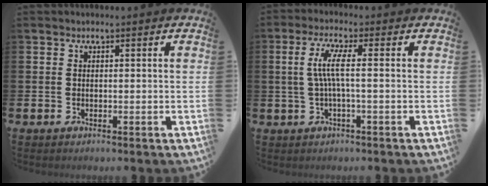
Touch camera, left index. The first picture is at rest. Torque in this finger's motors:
{"motor_torque": [0.12, 0.08, 0.30, 0.21]}